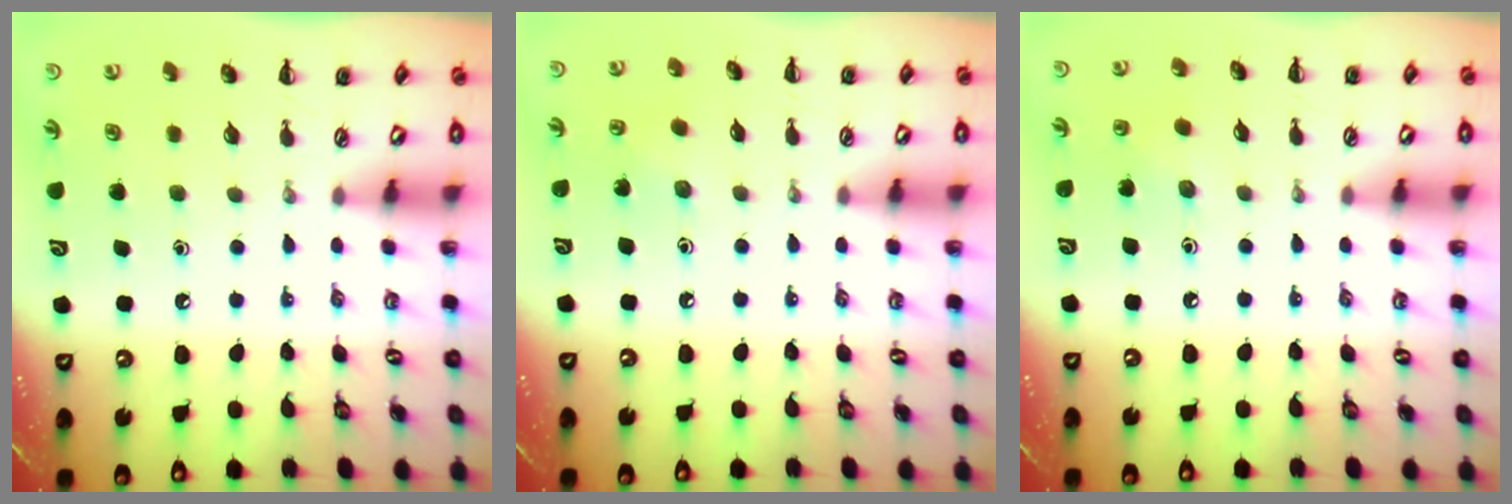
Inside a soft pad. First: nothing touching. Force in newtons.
{"total": 2.9, "press": 2.8, "slide": 0.9}
{"total": 3.0, "press": 2.8, "slide": 1.0}